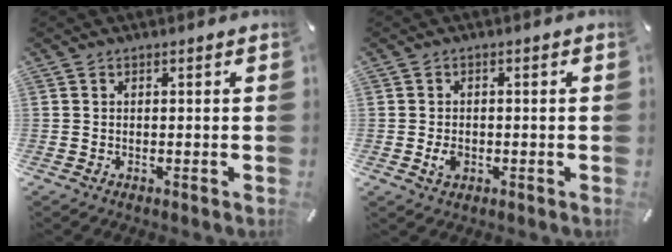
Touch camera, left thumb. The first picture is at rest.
{"total": 2.6, "force": [-0.7, 2.0, 1.6], "torque": [-0.035, 0.000, -0.013]}